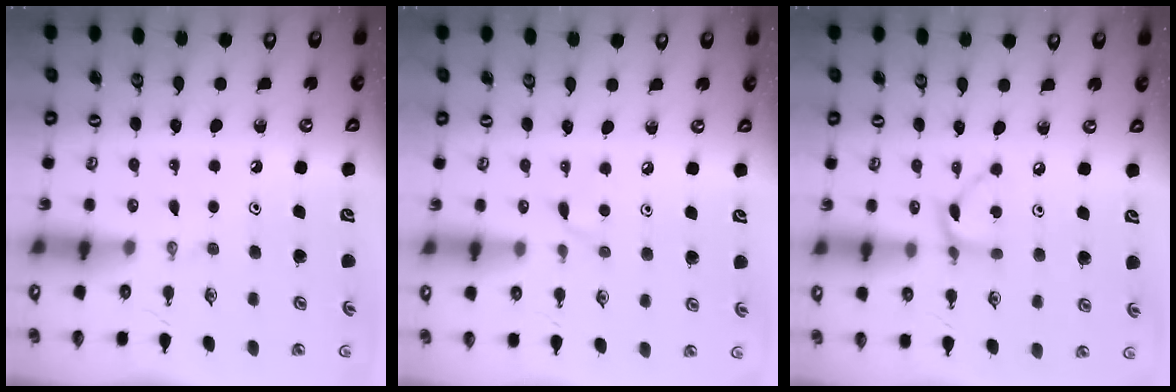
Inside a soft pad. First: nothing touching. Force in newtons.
{"total": 3.6, "press": 3.6, "slide": 0.3}
{"total": 5.5, "press": 5.5, "slide": 0.2}